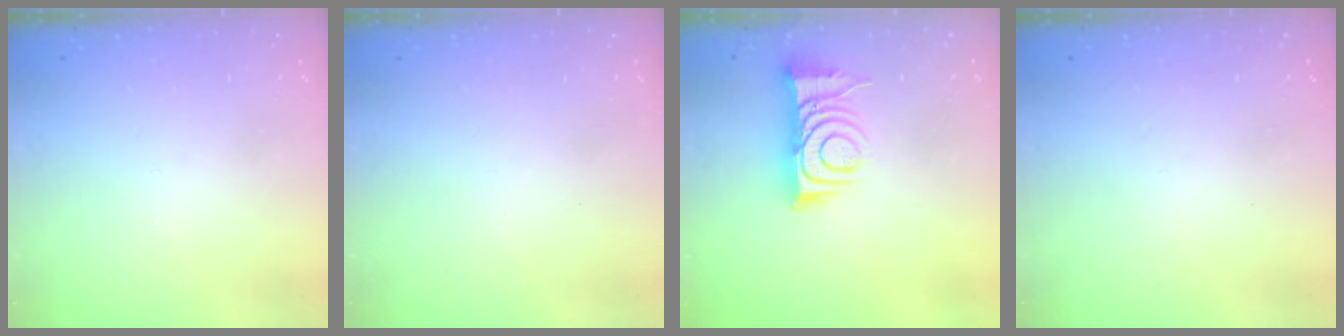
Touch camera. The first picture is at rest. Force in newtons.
{"total": 1.5, "press": 1.5, "slide": 0.1}
{"total": 10.4, "press": 10.4, "slide": 1.0}
{"total": 0.0}